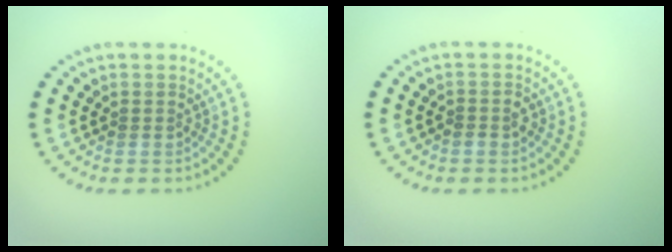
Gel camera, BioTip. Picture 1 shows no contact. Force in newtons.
{"total": 1.2, "press": 1.1, "slide": 0.6}